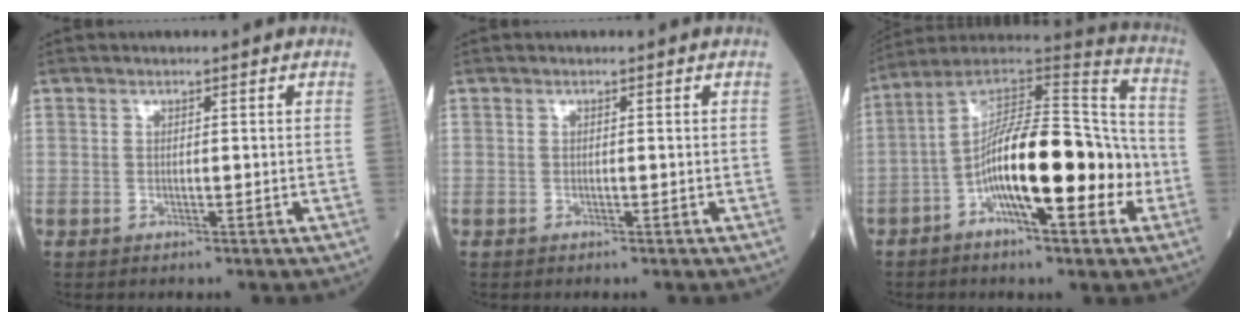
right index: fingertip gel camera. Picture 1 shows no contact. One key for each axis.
{"total": 0.0}
{"total": 21.2, "fx": -4.9, "fy": 6.1, "fz": 19.7, "tx": -0.345, "ty": 0.030, "tz": -0.078}